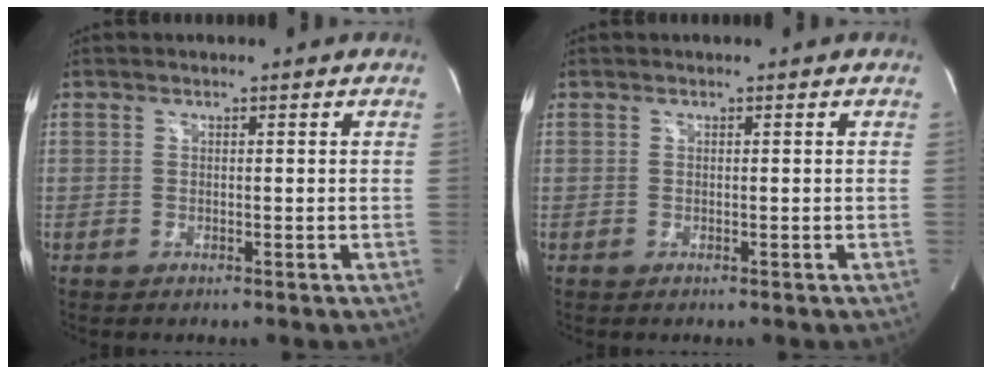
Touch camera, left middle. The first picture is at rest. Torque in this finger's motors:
{"motor_torque": [0.10, -0.10, 0.16, 0.02]}